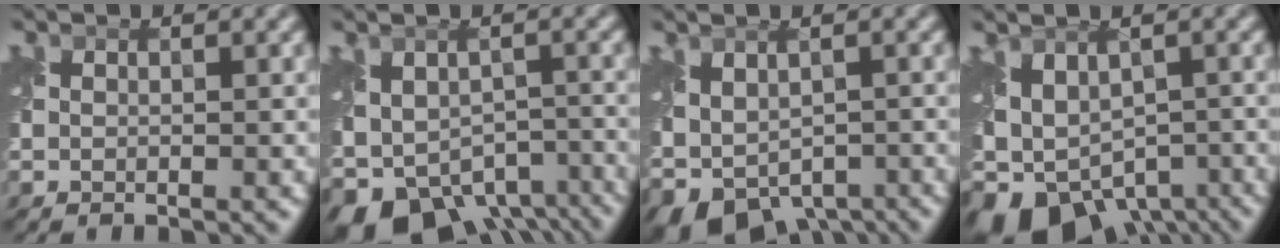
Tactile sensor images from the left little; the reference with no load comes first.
{"total": 10.1, "force": [-6.2, 5.9, 5.3], "torque": [-0.098, -0.025, -0.081]}
{"total": 6.6, "force": [-3.1, 4.0, 4.3], "torque": [-0.076, -0.025, -0.037]}
{"total": 9.2, "force": [-5.3, 5.0, 5.6], "torque": [-0.096, -0.019, -0.069]}